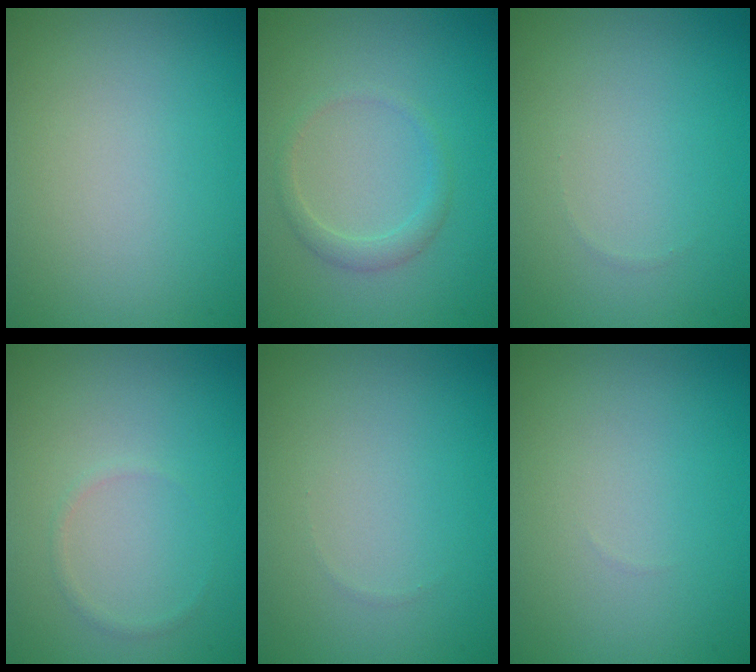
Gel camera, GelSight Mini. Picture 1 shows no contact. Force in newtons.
{"total": 1.5, "press": 1.5, "slide": 0.2}
{"total": 0.0}
{"total": 0.7, "press": 0.7, "slide": 0.0}
{"total": 0.0}
{"total": 0.0}